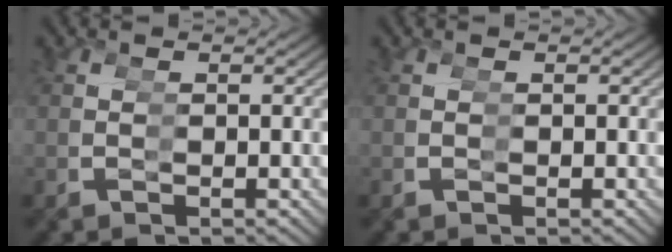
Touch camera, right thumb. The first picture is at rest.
{"total": 0.0}